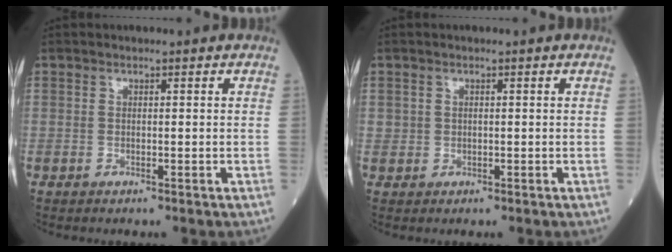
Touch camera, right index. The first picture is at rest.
{"total": 1.1, "force": [0.3, 1.0, 0.2], "torque": [0.004, 0.003, 0.003]}